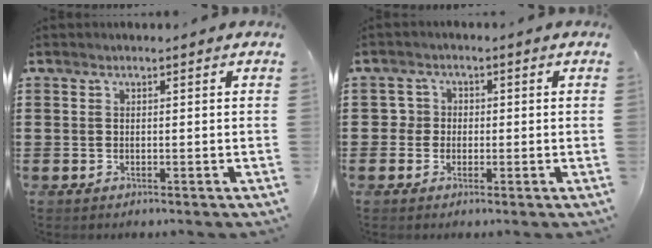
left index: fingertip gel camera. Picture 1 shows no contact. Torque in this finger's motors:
{"motor_torque": [-0.82, 1.00, -0.01, -0.02]}